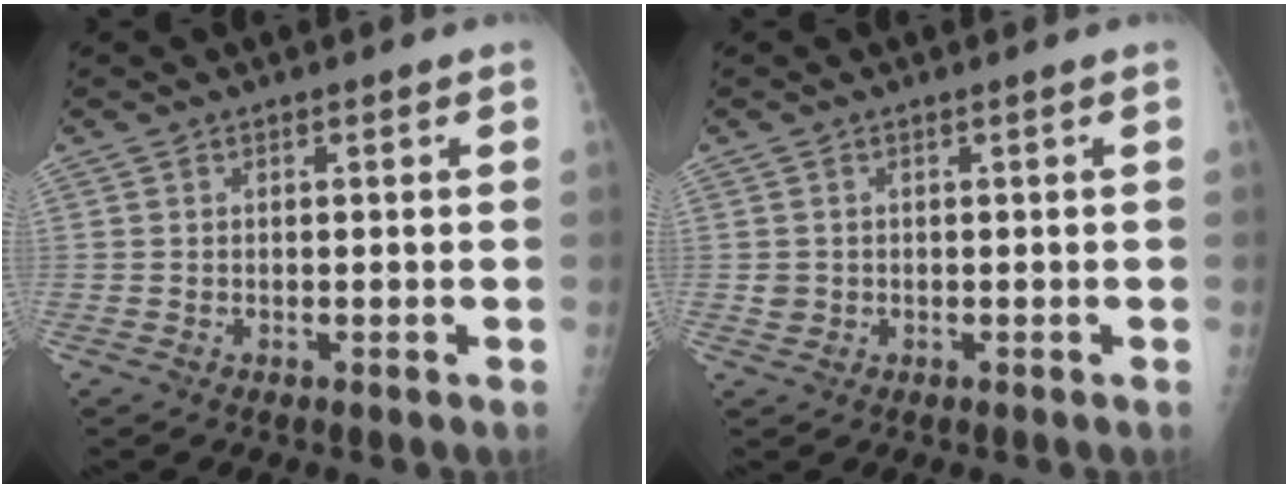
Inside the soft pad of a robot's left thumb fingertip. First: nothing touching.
{"total": 1.2, "force": [0.1, 1.0, 0.7], "torque": [-0.013, 0.005, 0.008]}